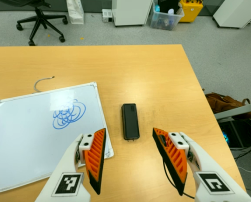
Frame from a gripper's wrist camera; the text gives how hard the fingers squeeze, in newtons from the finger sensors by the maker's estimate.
{"total": 0.0}